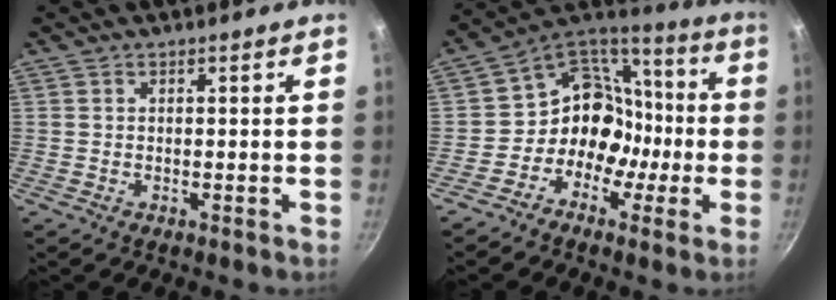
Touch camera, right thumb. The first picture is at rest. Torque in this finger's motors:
{"motor_torque": [0.06, 0.88, 0.66, -0.25, 0.17]}